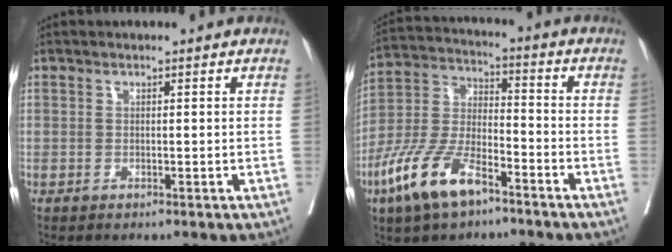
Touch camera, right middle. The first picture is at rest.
{"total": 12.3, "force": [-7.4, 4.4, 8.8], "torque": [-0.196, -0.004, -0.145]}